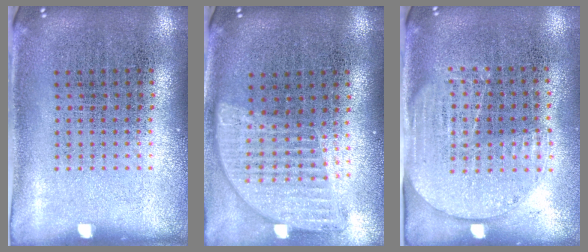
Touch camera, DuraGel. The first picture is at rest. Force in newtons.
{"total": 1.2, "press": 1.2, "slide": 0.5}
{"total": 1.4, "press": 1.2, "slide": 0.7}